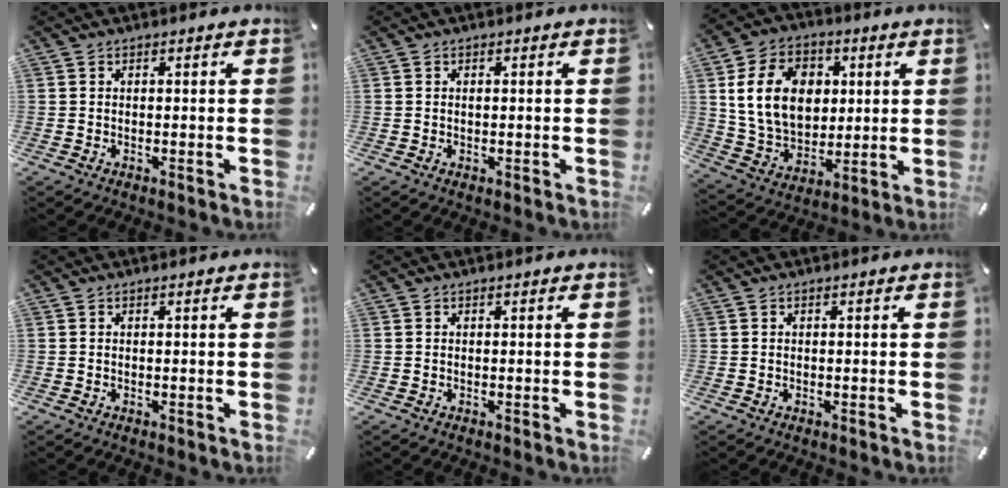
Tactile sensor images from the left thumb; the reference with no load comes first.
{"total": 0.7, "force": [0.1, 0.5, 0.4], "torque": [-0.010, -0.001, 0.002]}
{"total": 15.4, "force": [3.2, 12.1, 9.0], "torque": [-0.177, 0.006, 0.059]}
{"total": 0.0}
{"total": 0.0}
{"total": 0.0}